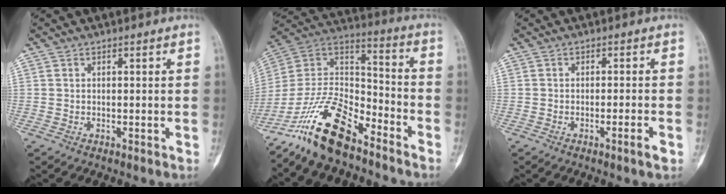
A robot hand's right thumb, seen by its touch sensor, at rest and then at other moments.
{"total": 17.7, "force": [-12.6, 6.8, 10.4], "torque": [-0.184, 0.088, -0.236]}
{"total": 2.6, "force": [-1.4, 0.1, 2.2], "torque": [-0.039, 0.002, -0.021]}